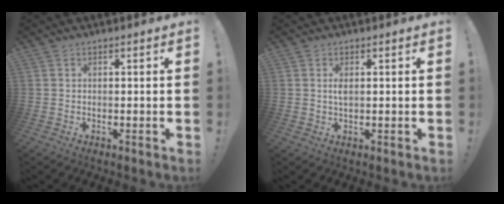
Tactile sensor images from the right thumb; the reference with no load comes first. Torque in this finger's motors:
{"motor_torque": [0.07, -0.10, 0.45, -0.36, 0.14]}